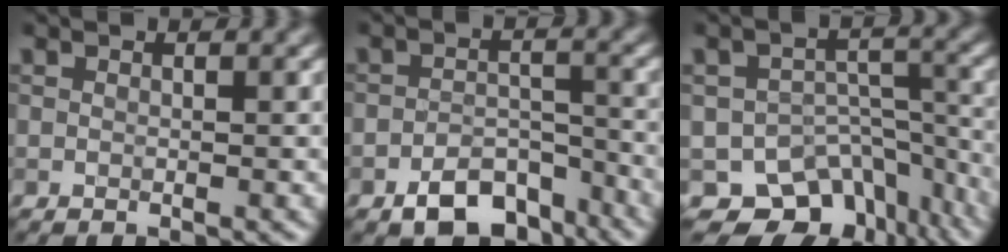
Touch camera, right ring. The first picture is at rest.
{"total": 5.6, "force": [-3.8, 2.9, 2.8], "torque": [-0.035, -0.003, -0.062]}
{"total": 9.4, "force": [-6.9, 5.6, 3.1], "torque": [-0.028, -0.008, -0.089]}